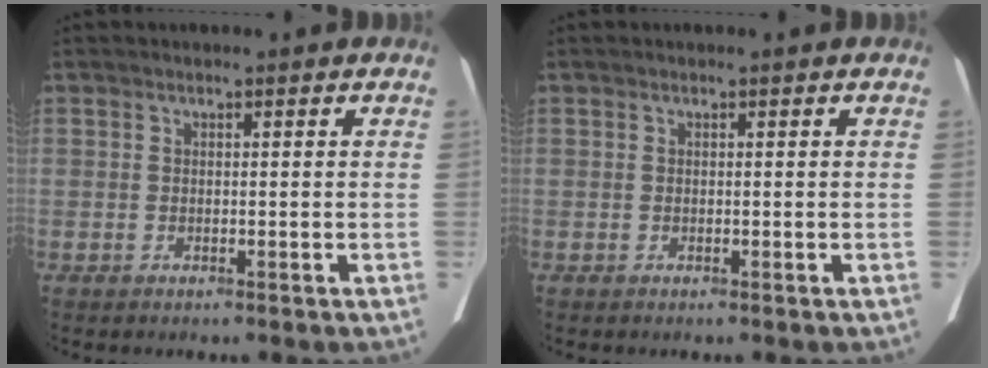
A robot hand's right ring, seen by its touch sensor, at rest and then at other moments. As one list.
[{"total": 0.0}]